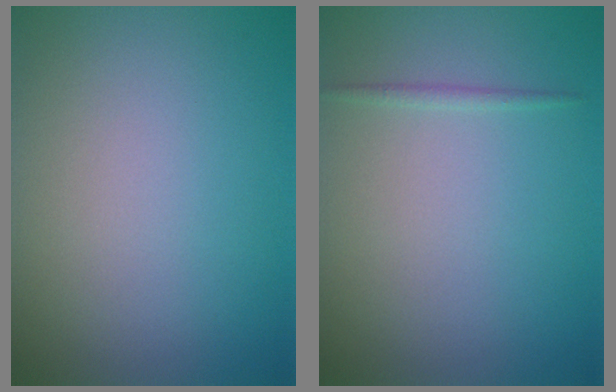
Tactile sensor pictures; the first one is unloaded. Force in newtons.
{"total": 0.6, "press": 0.6, "slide": 0.0}